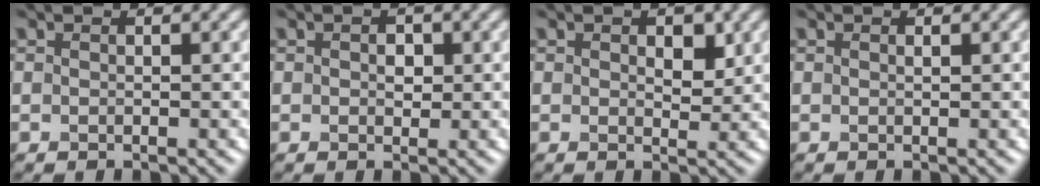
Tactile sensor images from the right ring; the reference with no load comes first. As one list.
[{"total": 1.3, "force": [0.2, 0.9, 0.9], "torque": [-0.012, 0.000, 0.001]}, {"total": 2.1, "force": [0.6, 1.2, 1.6], "torque": [-0.019, -0.005, 0.011]}, {"total": 0.0}]